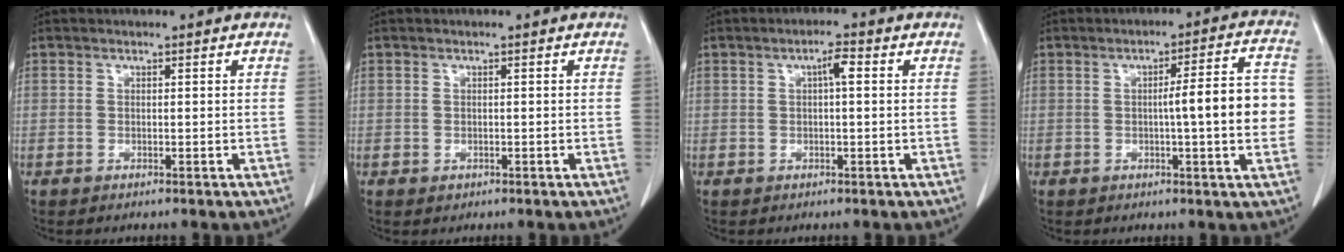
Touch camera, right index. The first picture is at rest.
{"total": 0.8, "force": [-0.3, 0.7, 0.1], "torque": [-0.002, 0.003, -0.001]}
{"total": 2.5, "force": [0.5, 0.4, 2.4], "torque": [-0.041, 0.006, 0.009]}
{"total": 10.0, "force": [-0.5, 0.8, 9.9], "torque": [-0.125, 0.021, -0.010]}